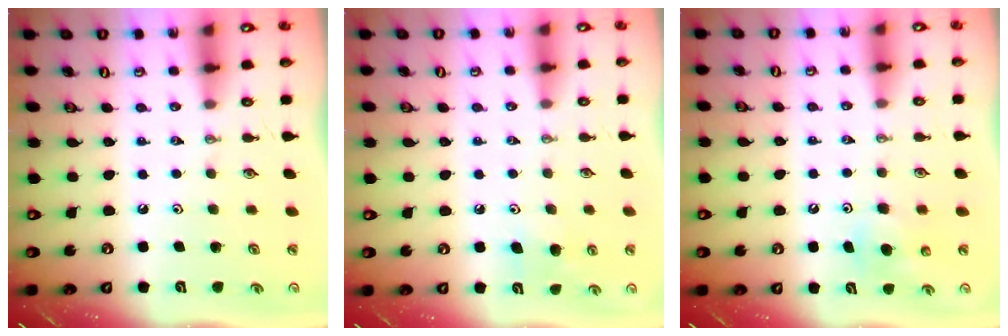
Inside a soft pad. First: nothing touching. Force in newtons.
{"total": 7.2, "press": 7.1, "slide": 1.3}
{"total": 5.6, "press": 5.5, "slide": 1.1}